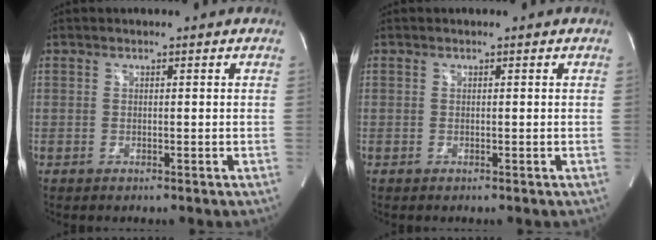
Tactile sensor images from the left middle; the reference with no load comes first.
{"total": 0.0}